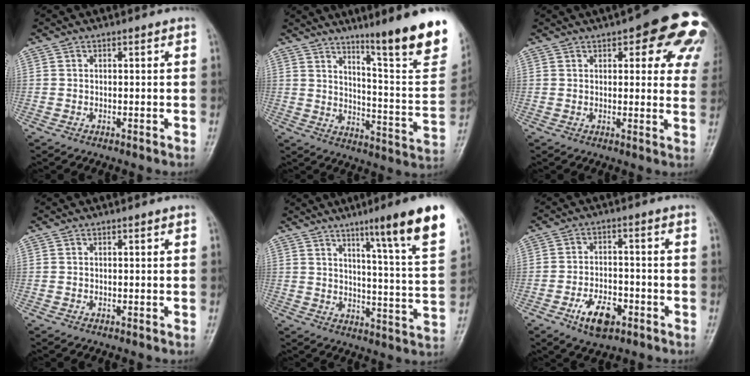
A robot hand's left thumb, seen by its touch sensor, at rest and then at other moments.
{"total": 20.6, "force": [13.4, 1.8, 15.5], "torque": [-0.180, -0.085, 0.193]}
{"total": 17.6, "force": [8.8, 6.9, 13.5], "torque": [-0.122, -0.016, 0.091]}
{"total": 0.0}
{"total": 17.1, "force": [10.1, 0.7, 13.8], "torque": [-0.181, -0.052, 0.138]}
{"total": 7.9, "force": [-4.0, 4.2, 5.3], "torque": [-0.077, 0.020, -0.066]}